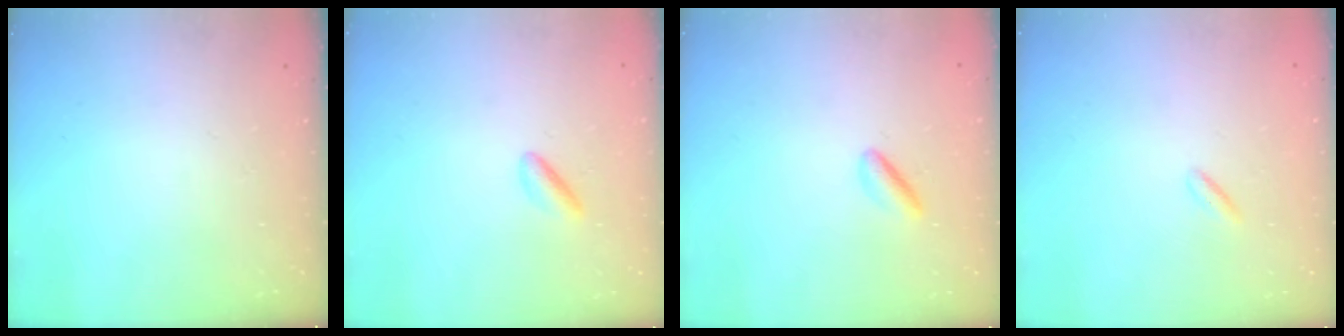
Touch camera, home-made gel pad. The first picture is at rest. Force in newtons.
{"total": 2.1, "press": 2.0, "slide": 0.8}
{"total": 2.5, "press": 2.5, "slide": 0.6}
{"total": 1.3, "press": 1.1, "slide": 0.6}